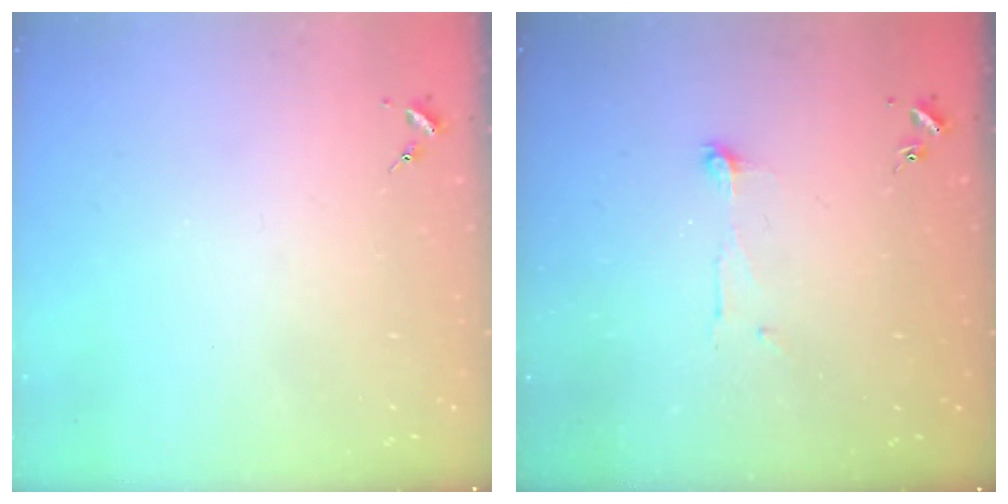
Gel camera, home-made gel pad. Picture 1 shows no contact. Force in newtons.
{"total": 4.8, "press": 4.8, "slide": 0.4}